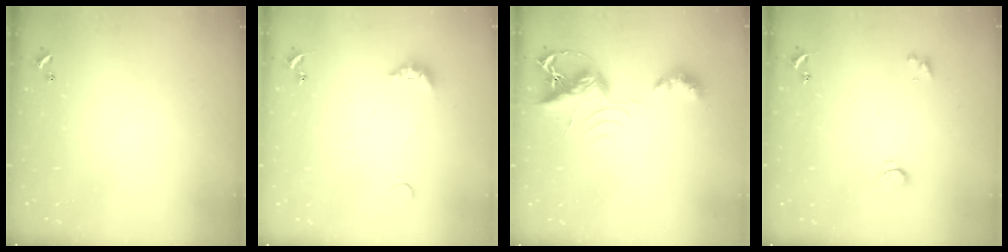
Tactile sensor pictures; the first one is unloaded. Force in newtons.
{"total": 3.7, "press": 3.6, "slide": 0.8}
{"total": 7.7, "press": 7.7, "slide": 0.5}
{"total": 2.7, "press": 2.7, "slide": 0.3}